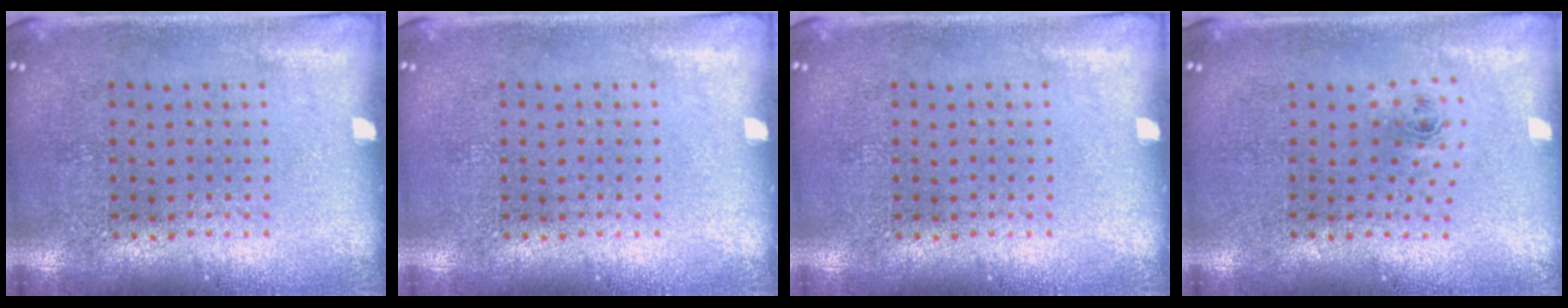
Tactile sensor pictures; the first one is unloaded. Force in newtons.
{"total": 0.0}
{"total": 0.0}
{"total": 0.9, "press": 0.4, "slide": 0.8}